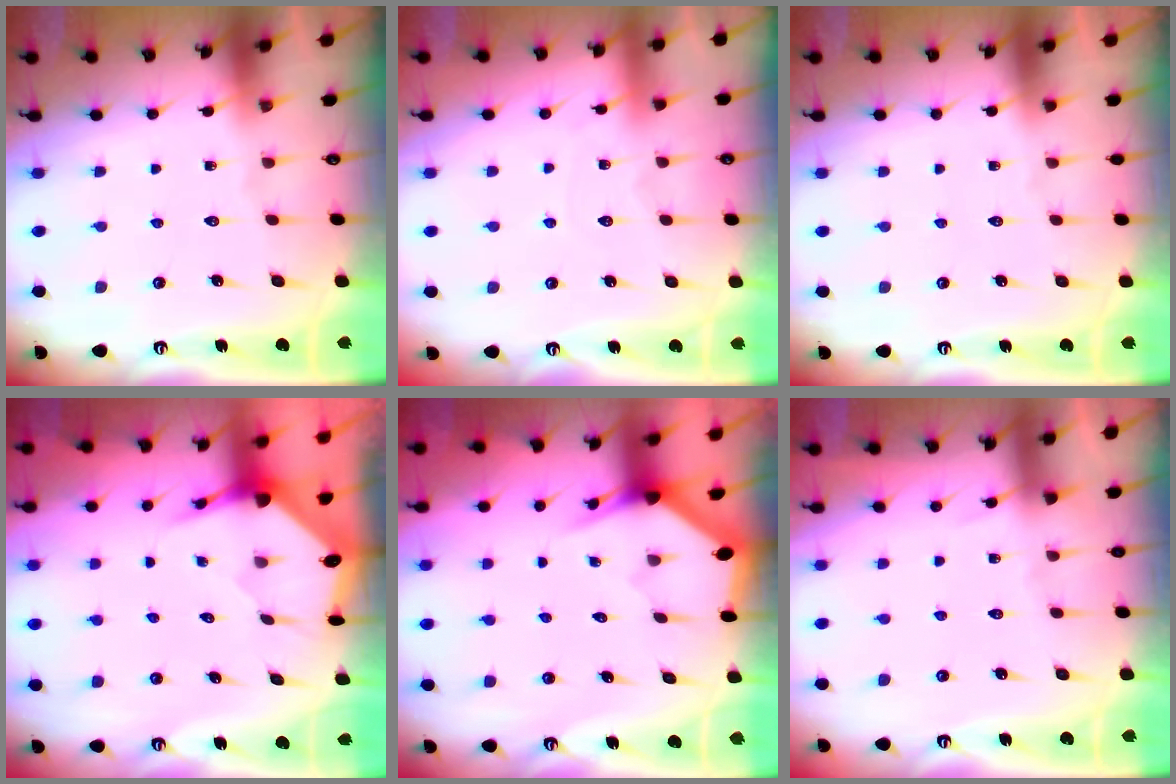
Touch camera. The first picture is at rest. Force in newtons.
{"total": 2.7, "press": 2.7, "slide": 0.2}
{"total": 0.0}
{"total": 3.6, "press": 3.6, "slide": 0.5}
{"total": 3.1, "press": 3.1, "slide": 0.0}
{"total": 2.5, "press": 2.4, "slide": 0.4}